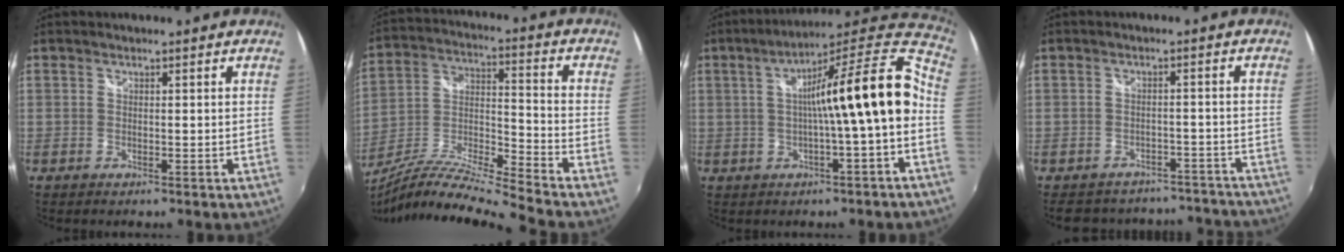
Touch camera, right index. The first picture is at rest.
{"total": 14.3, "force": [-11.9, -1.2, 7.9], "torque": [-0.148, -0.017, -0.231]}
{"total": 17.3, "force": [-1.3, 1.9, 17.2], "torque": [-0.242, 0.027, -0.017]}
{"total": 17.5, "force": [-15.5, 6.9, 4.4], "torque": [-0.089, 0.043, -0.177]}